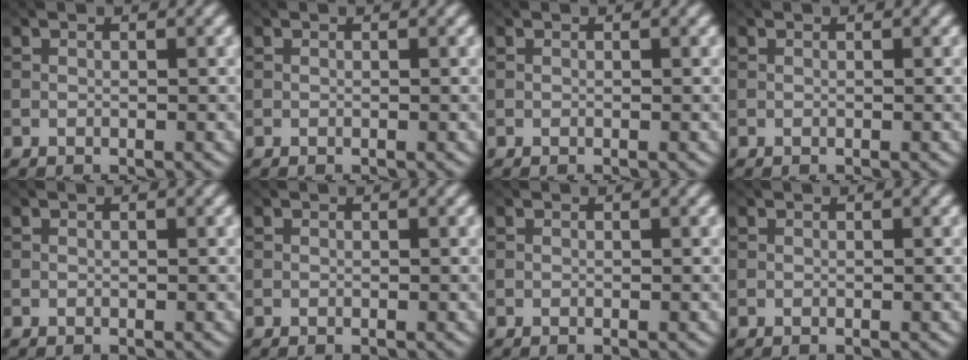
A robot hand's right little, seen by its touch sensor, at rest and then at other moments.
{"total": 0.0}
{"total": 0.0}
{"total": 0.0}
{"total": 0.0}
{"total": 0.0}
{"total": 0.0}
{"total": 0.0}